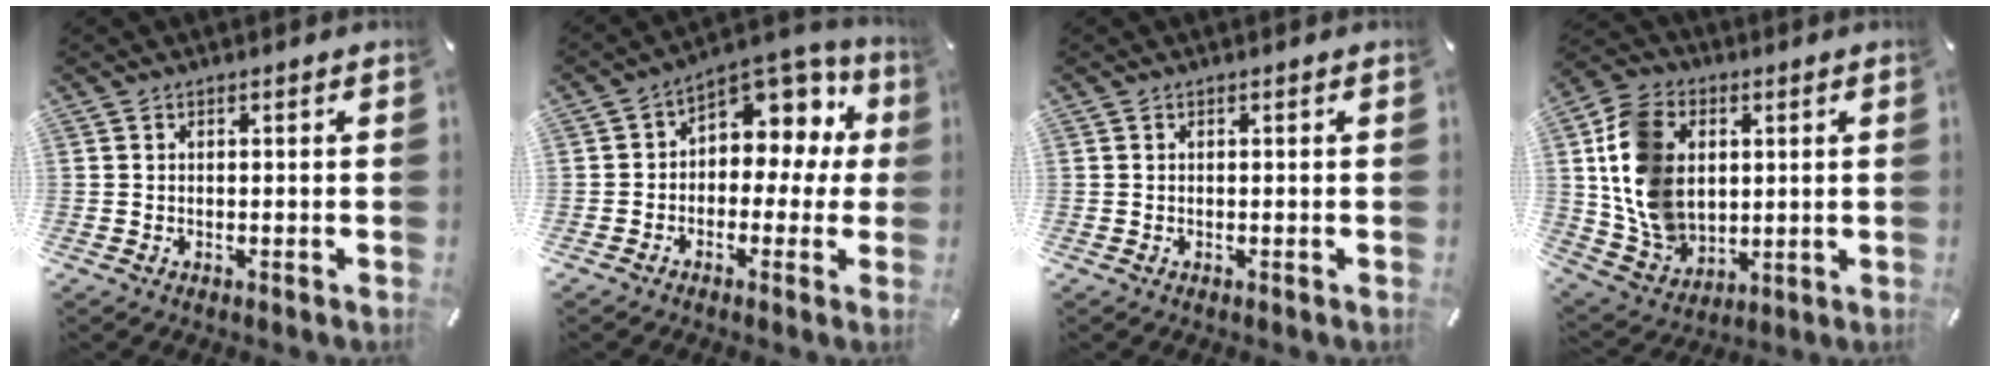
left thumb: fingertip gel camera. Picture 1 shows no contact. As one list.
[{"total": 8.6, "force": [2.7, 6.2, 5.2], "torque": [-0.073, -0.026, 0.049]}, {"total": 0.0}, {"total": 15.1, "force": [2.4, 12.4, 8.2], "torque": [-0.193, 0.009, 0.050]}]